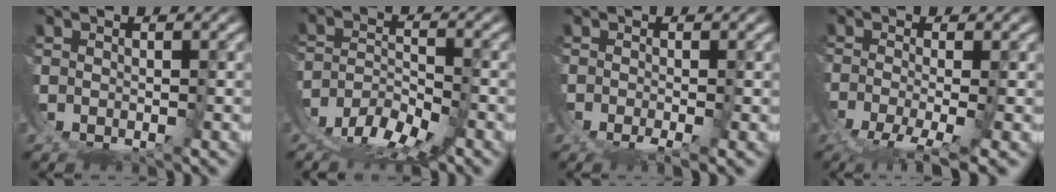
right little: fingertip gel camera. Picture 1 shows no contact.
{"total": 6.6, "force": [-3.4, 4.1, 3.8], "torque": [-0.049, -0.013, -0.065]}
{"total": 1.8, "force": [-1.1, -0.3, 1.4], "torque": [-0.003, 0.001, -0.019]}
{"total": 4.4, "force": [-3.1, -0.3, 3.2], "torque": [-0.043, -0.016, -0.042]}